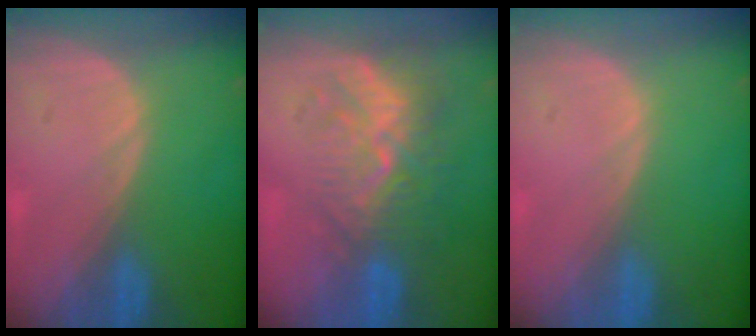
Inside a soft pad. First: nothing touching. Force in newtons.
{"total": 9.5, "press": 8.6, "slide": 4.1}
{"total": 0.0}